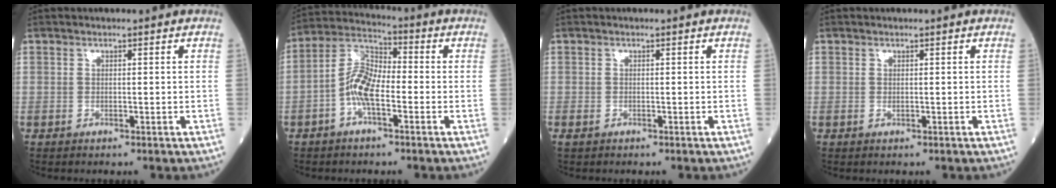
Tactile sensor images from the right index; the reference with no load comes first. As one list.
[{"total": 7.7, "force": [-2.4, 2.8, 6.7], "torque": [-0.144, 0.019, -0.051]}, {"total": 0.7, "force": [-0.3, 0.5, 0.3], "torque": [-0.006, 0.002, -0.005]}, {"total": 0.0}]